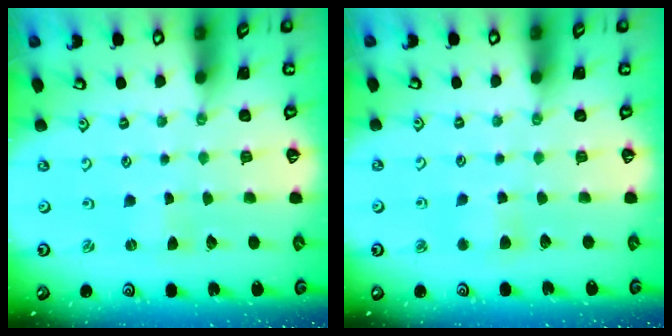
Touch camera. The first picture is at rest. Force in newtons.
{"total": 4.5, "press": 4.5, "slide": 0.6}